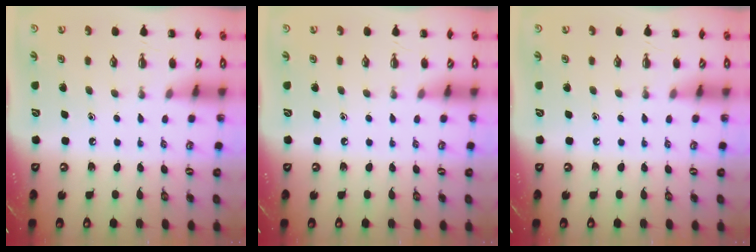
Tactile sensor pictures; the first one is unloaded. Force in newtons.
{"total": 0.0}
{"total": 0.0}